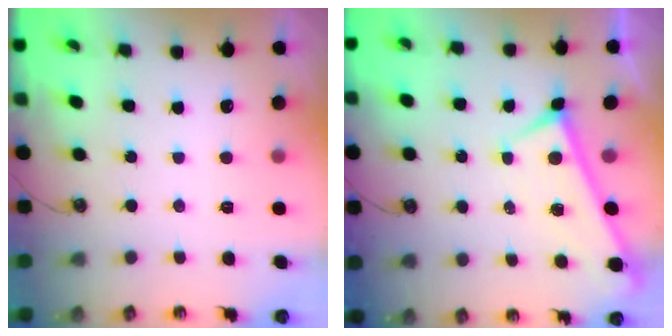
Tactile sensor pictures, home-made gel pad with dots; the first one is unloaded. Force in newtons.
{"total": 0.0}